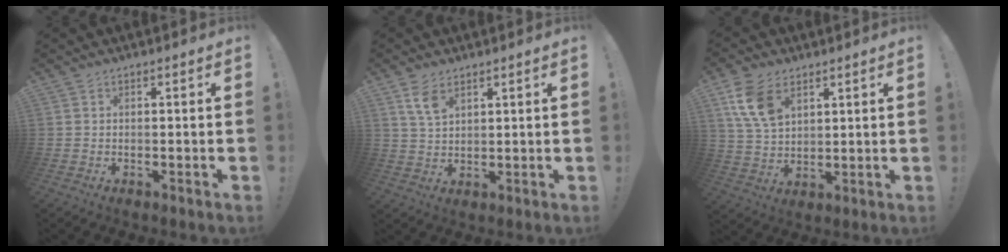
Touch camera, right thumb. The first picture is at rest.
{"total": 6.1, "force": [3.6, 3.0, 3.8], "torque": [-0.074, -0.015, 0.069]}
{"total": 11.6, "force": [5.8, 7.1, 7.0], "torque": [-0.138, -0.012, 0.115]}